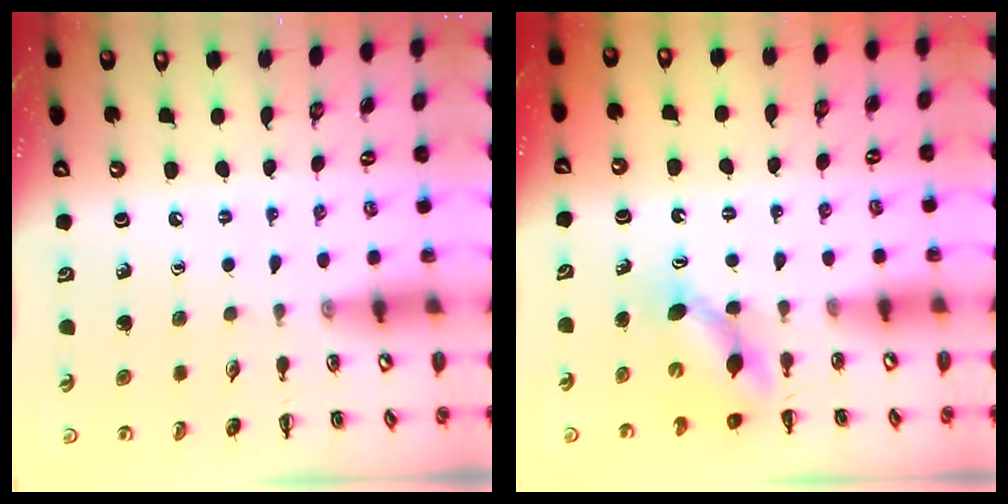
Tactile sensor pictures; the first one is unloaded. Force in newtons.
{"total": 5.4, "press": 5.3, "slide": 1.0}